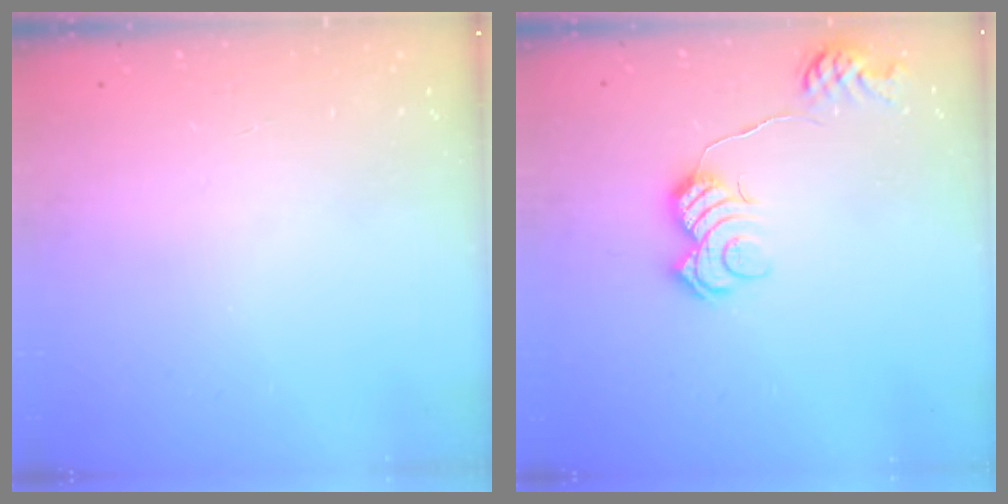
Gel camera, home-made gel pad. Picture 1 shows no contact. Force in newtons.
{"total": 11.4, "press": 11.4, "slide": 0.5}